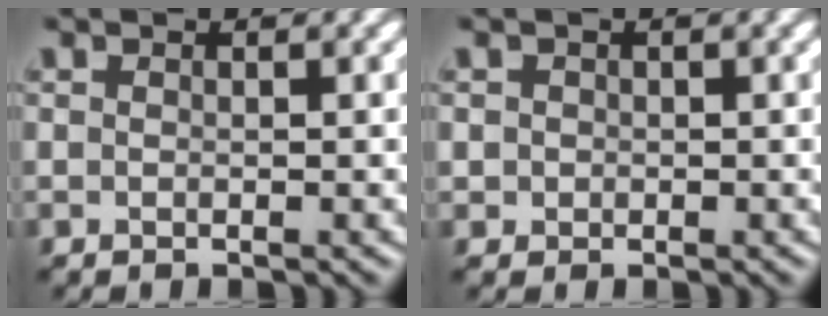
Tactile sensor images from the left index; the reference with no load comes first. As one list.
[{"total": 0.7, "force": [-0.2, 0.7, -0.2], "torque": [0.012, -0.007, -0.002]}]